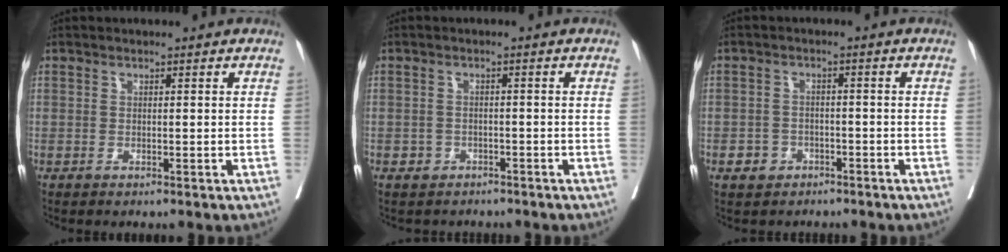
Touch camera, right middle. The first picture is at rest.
{"total": 2.6, "force": [-1.9, 1.7, 0.0], "torque": [-0.014, 0.006, -0.030]}
{"total": 3.0, "force": [-1.8, 2.4, 0.4], "torque": [-0.014, 0.009, -0.025]}